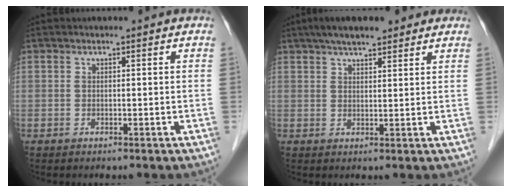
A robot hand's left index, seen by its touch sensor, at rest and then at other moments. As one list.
[{"total": 8.2, "force": [6.2, 2.2, 4.8], "torque": [-0.069, 0.035, 0.098]}]